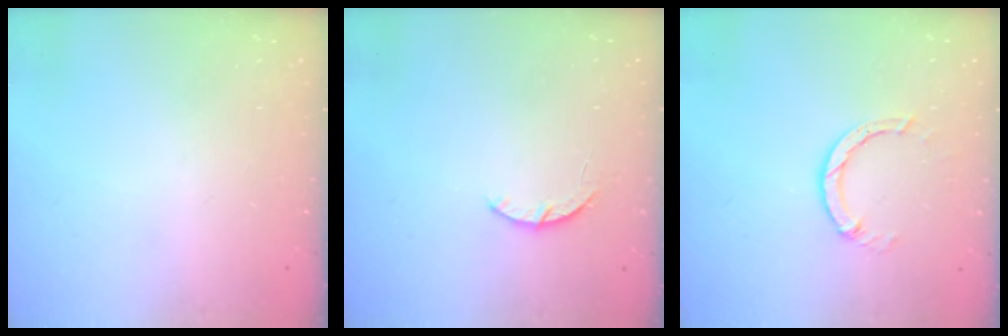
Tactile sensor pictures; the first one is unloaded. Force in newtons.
{"total": 2.9, "press": 2.8, "slide": 0.5}
{"total": 4.4, "press": 4.4, "slide": 0.5}